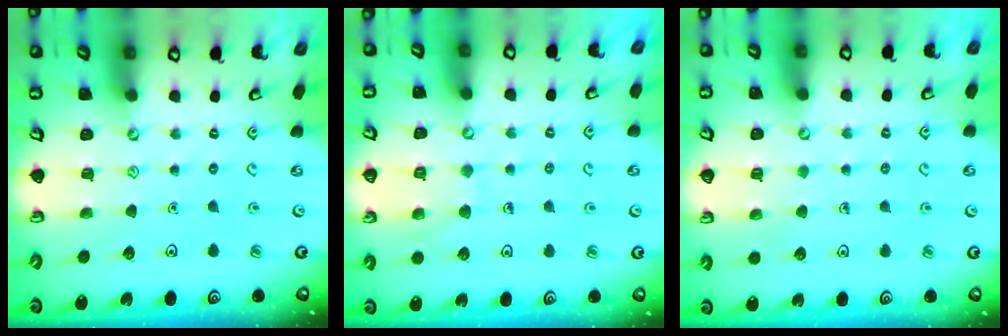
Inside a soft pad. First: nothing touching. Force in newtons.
{"total": 6.7, "press": 6.7, "slide": 0.4}
{"total": 3.8, "press": 3.7, "slide": 0.2}